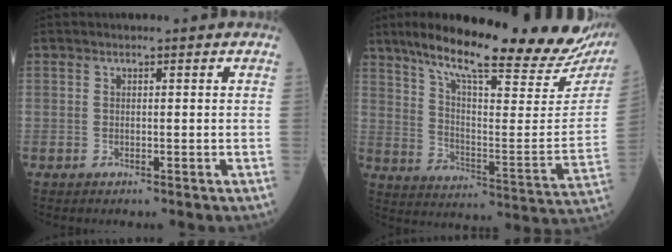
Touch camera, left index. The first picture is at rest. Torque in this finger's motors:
{"motor_torque": [0.70, -1.44, 0.69, 0.16]}